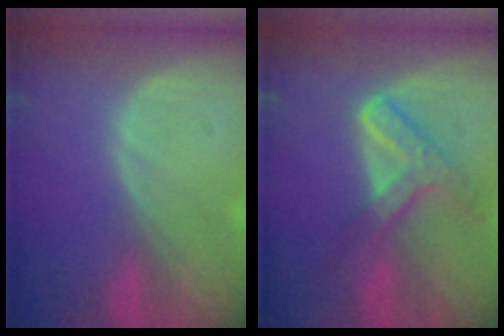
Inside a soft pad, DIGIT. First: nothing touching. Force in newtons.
{"total": 7.2, "press": 6.0, "slide": 4.0}